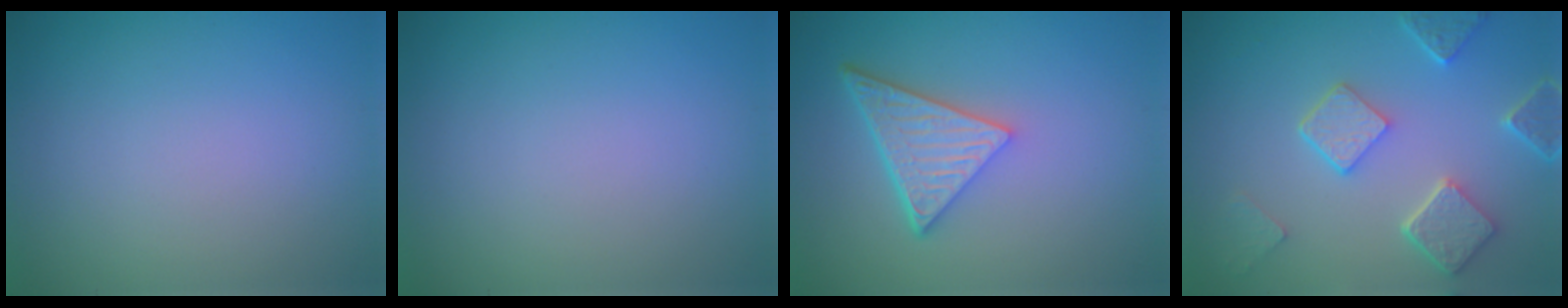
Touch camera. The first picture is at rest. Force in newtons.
{"total": 0.0}
{"total": 5.3, "press": 3.9, "slide": 3.6}
{"total": 4.8, "press": 3.7, "slide": 3.0}